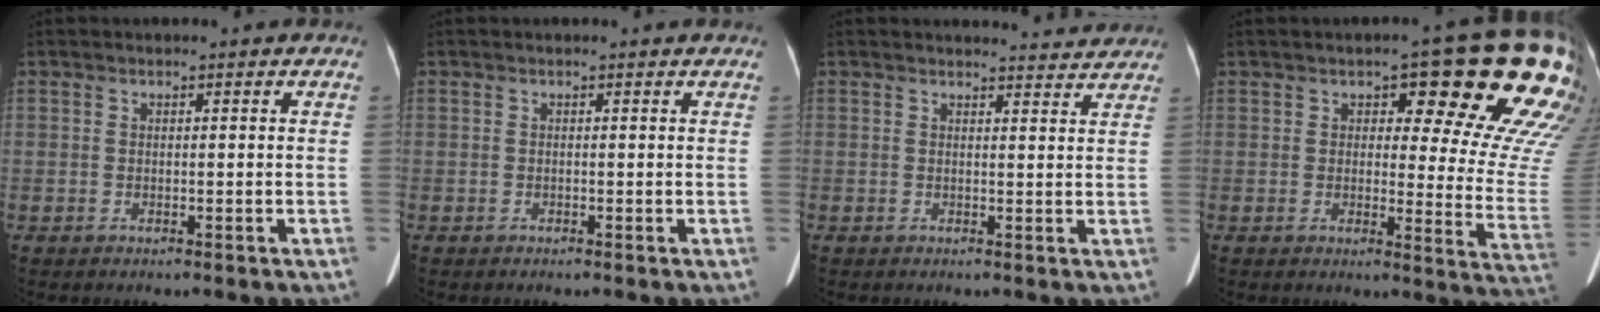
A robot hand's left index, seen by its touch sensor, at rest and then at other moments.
{"total": 0.6, "force": [0.6, 0.1, 0.1], "torque": [-0.009, 0.011, 0.005]}
{"total": 5.6, "force": [5.5, 1.0, 0.4], "torque": [-0.001, 0.002, 0.050]}
{"total": 18.9, "force": [10.7, 5.0, 14.8], "torque": [-0.163, -0.019, 0.115]}